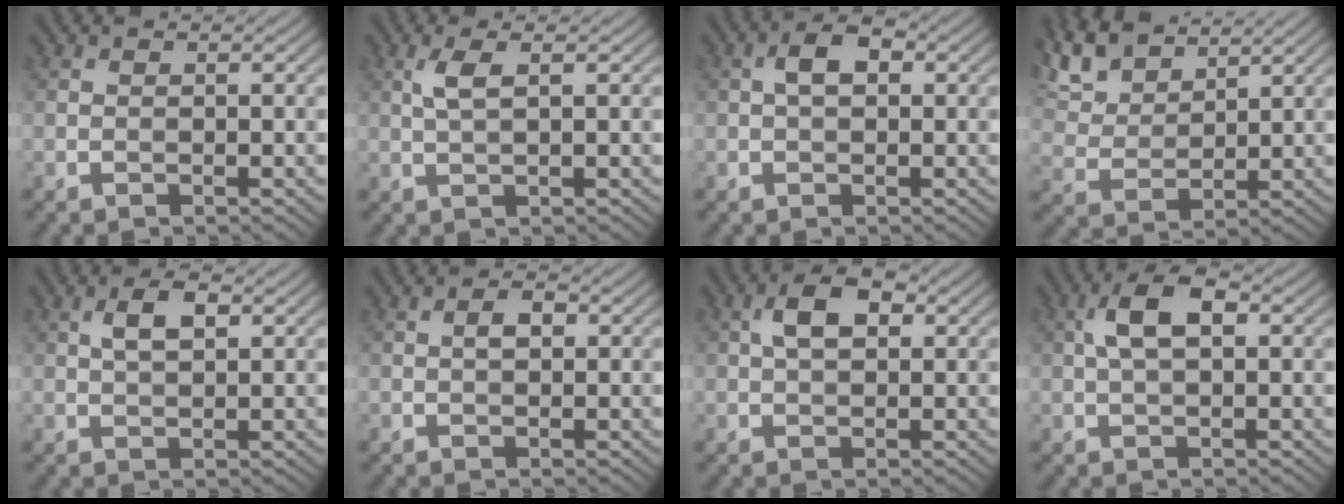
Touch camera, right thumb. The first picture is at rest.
{"total": 2.6, "force": [0.9, 0.6, 2.4], "torque": [-0.054, 0.006, 0.018]}
{"total": 3.4, "force": [0.6, 2.0, 2.7], "torque": [-0.049, 0.009, 0.005]}
{"total": 9.5, "force": [7.2, 3.8, 4.9], "torque": [-0.145, 0.020, 0.139]}
{"total": 3.4, "force": [1.1, 1.5, 2.8], "torque": [-0.056, 0.006, 0.021]}
{"total": 1.8, "force": [0.2, 1.0, 1.4], "torque": [-0.024, 0.005, 0.000]}
{"total": 4.6, "force": [1.1, 2.5, 3.7], "torque": [-0.070, 0.010, 0.015]}
{"total": 5.3, "force": [1.0, 2.5, 4.5], "torque": [-0.093, 0.011, 0.014]}